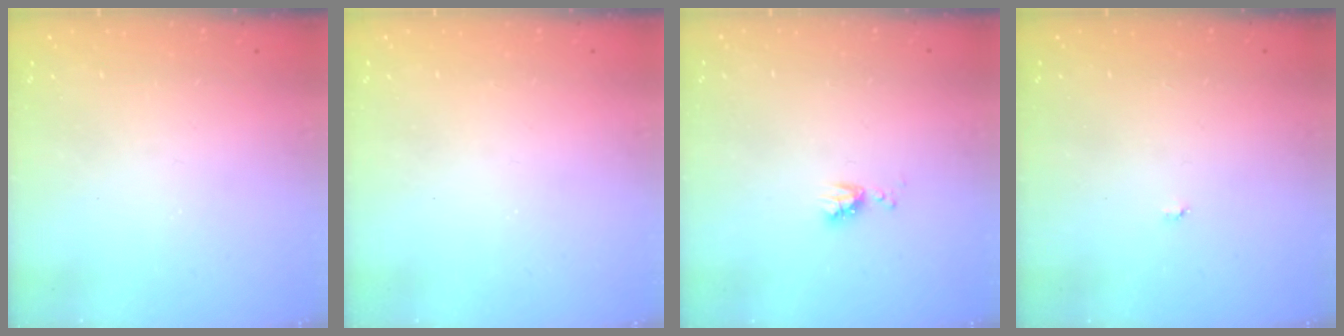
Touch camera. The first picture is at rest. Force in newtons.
{"total": 0.0}
{"total": 4.9, "press": 4.8, "slide": 0.8}
{"total": 2.9, "press": 2.9, "slide": 0.3}